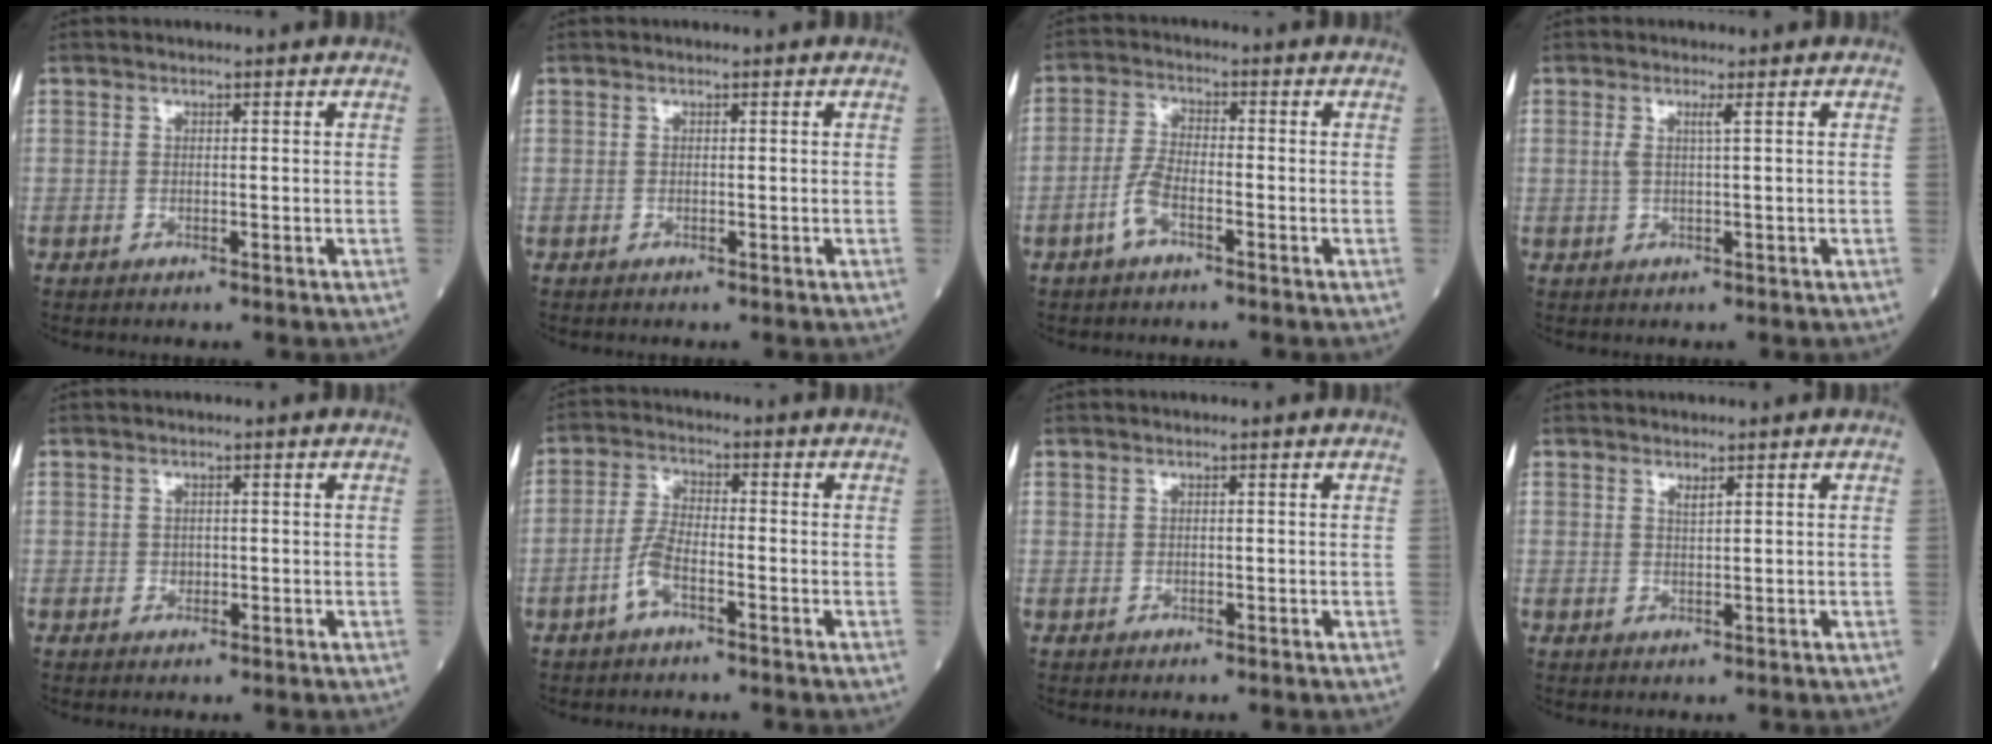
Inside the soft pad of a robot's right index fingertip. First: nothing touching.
{"total": 0.0}
{"total": 4.3, "force": [-2.2, 1.4, 3.4], "torque": [-0.077, 0.005, -0.048]}
{"total": 1.7, "force": [0.6, -0.3, 1.6], "torque": [-0.037, 0.000, 0.012]}
{"total": 0.8, "force": [0.1, 0.7, 0.3], "torque": [-0.004, 0.001, 0.001]}
{"total": 4.7, "force": [-2.4, 1.4, 3.8], "torque": [-0.085, 0.006, -0.051]}
{"total": 0.0}
{"total": 0.9, "force": [0.7, -0.1, 0.5], "torque": [-0.012, -0.005, 0.013]}